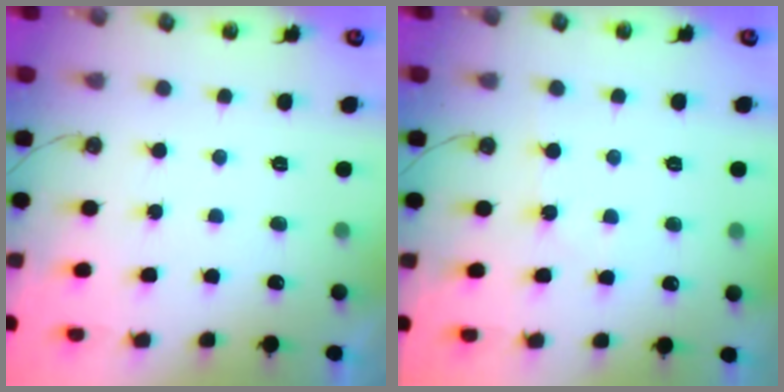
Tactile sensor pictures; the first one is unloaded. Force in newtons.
{"total": 3.2, "press": 3.2, "slide": 0.4}